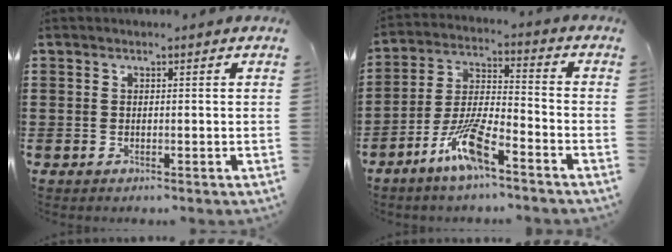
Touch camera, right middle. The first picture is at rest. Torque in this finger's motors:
{"motor_torque": [1.56, -0.58, 0.51, 0.21]}